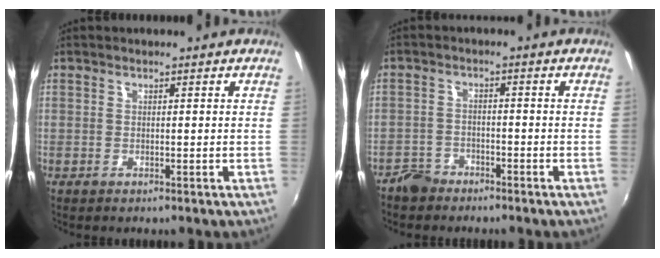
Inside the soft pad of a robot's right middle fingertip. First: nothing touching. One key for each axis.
{"total": 4.4, "fx": -3.6, "fy": 2.5, "fz": 0.7, "tx": -0.027, "ty": 0.008, "tz": -0.069}